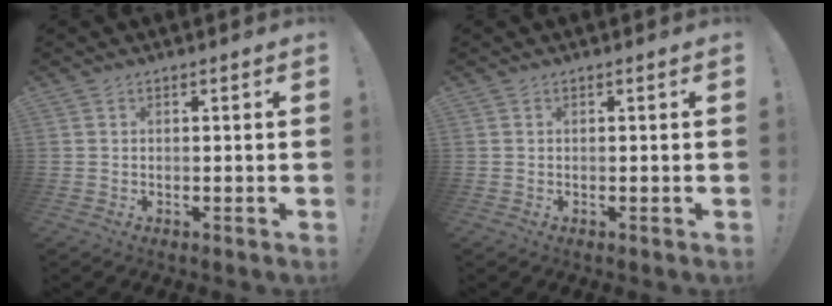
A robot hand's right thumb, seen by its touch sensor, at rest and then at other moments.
{"total": 0.0}